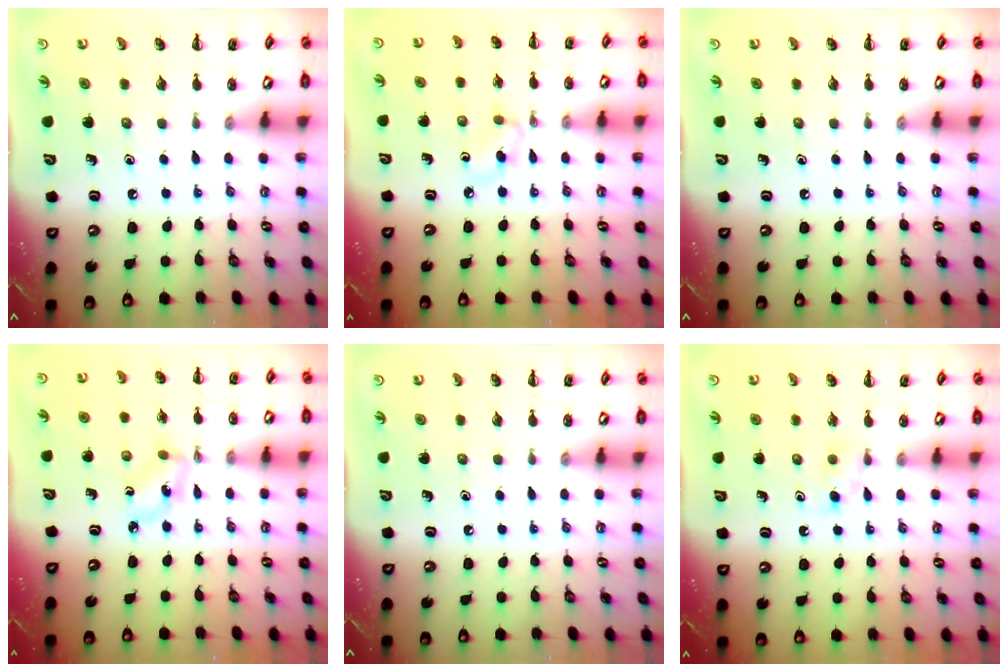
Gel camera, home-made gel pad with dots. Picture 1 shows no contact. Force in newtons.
{"total": 3.5, "press": 3.4, "slide": 1.0}
{"total": 0.0}
{"total": 2.3, "press": 2.2, "slide": 0.5}
{"total": 0.0}
{"total": 2.7, "press": 2.5, "slide": 1.0}